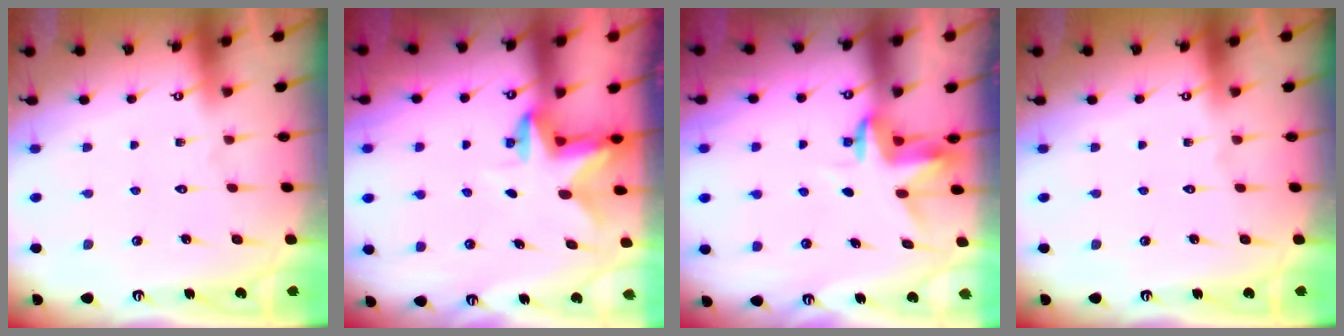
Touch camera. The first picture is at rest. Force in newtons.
{"total": 2.8, "press": 2.7, "slide": 0.5}
{"total": 3.4, "press": 3.4, "slide": 0.2}
{"total": 0.0}